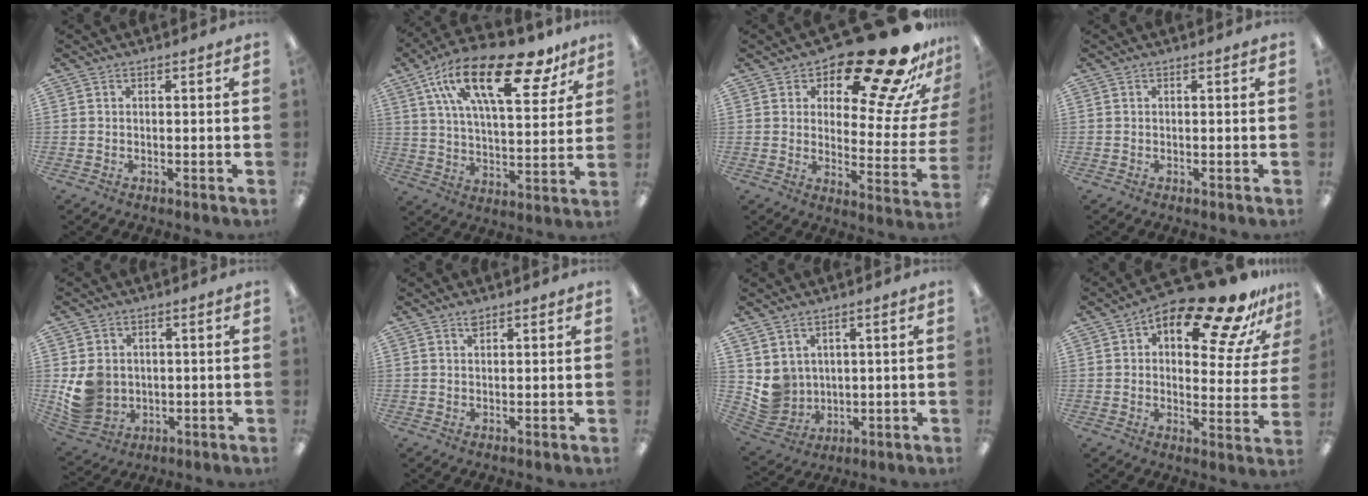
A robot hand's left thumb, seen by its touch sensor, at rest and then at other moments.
{"total": 23.9, "force": [14.0, 9.3, 17.0], "torque": [-0.284, -0.062, 0.233]}
{"total": 23.3, "force": [17.3, 7.5, 13.7], "torque": [-0.176, -0.121, 0.276]}
{"total": 0.0}
{"total": 8.6, "force": [0.4, 7.8, 3.7], "torque": [-0.082, 0.005, 0.013]}
{"total": 1.7, "force": [1.3, 0.8, 0.9], "torque": [-0.012, -0.004, 0.022]}
{"total": 6.7, "force": [2.9, 6.1, 0.5], "torque": [-0.036, -0.024, 0.064]}
{"total": 17.6, "force": [12.1, 6.3, 11.2], "torque": [-0.155, -0.084, 0.193]}